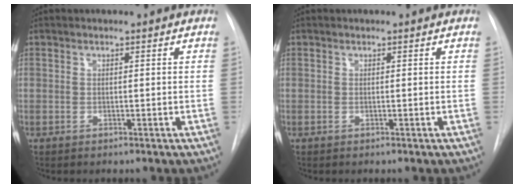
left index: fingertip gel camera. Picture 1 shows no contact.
{"total": 0.0}